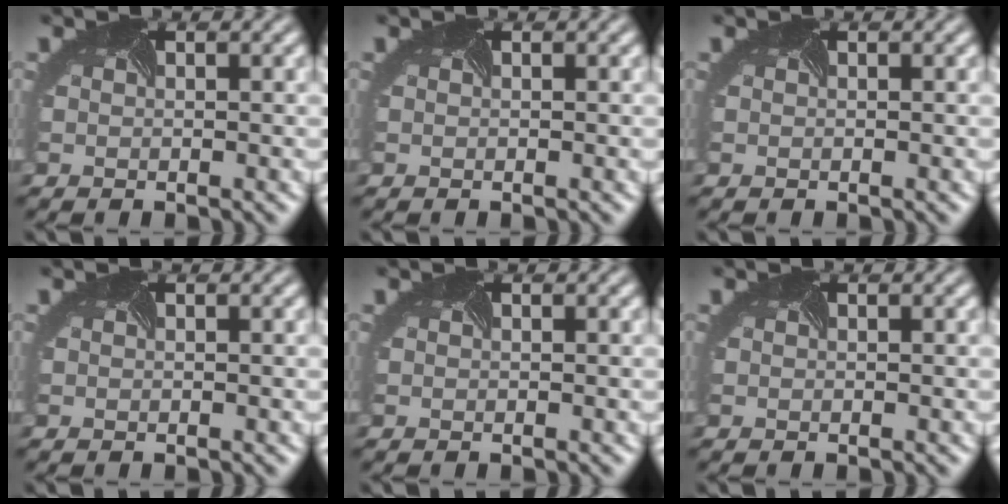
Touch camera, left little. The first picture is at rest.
{"total": 0.0}
{"total": 0.0}
{"total": 0.0}
{"total": 0.0}
{"total": 0.0}